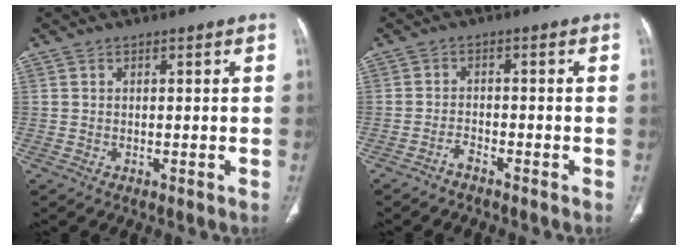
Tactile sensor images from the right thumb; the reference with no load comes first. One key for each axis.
{"total": 1.8, "fx": -1.6, "fy": 0.4, "fz": 0.7, "tx": -0.018, "ty": 0.014, "tz": -0.029}